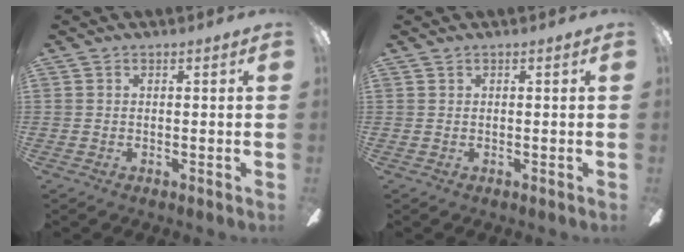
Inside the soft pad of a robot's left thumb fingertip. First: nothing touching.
{"total": 0.0}